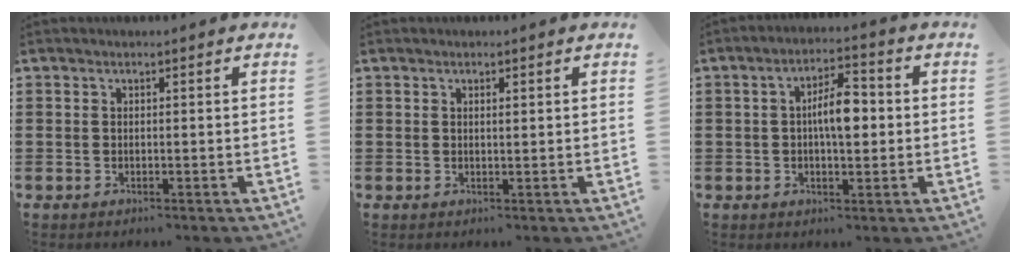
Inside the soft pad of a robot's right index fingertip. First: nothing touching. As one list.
[{"total": 0.7, "force": [0.3, 0.2, 0.7], "torque": [-0.014, 0.001, 0.005]}, {"total": 6.2, "force": [0.2, 2.4, 5.7], "torque": [-0.089, 0.002, -0.003]}]